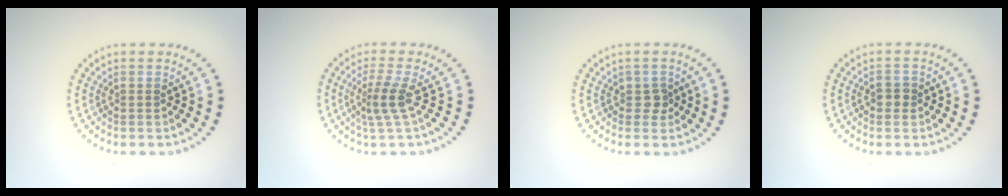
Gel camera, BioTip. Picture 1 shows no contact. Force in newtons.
{"total": 2.5, "press": 1.7, "slide": 1.8}
{"total": 1.1, "press": 1.0, "slide": 0.5}
{"total": 1.3, "press": 1.3, "slide": 0.3}